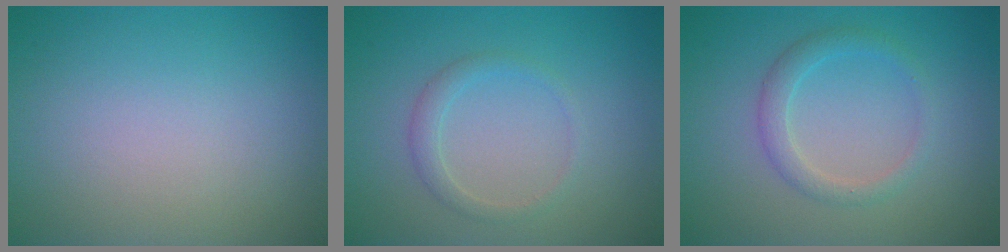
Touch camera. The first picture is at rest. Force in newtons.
{"total": 1.5, "press": 1.5, "slide": 0.2}
{"total": 2.1, "press": 2.1, "slide": 0.1}